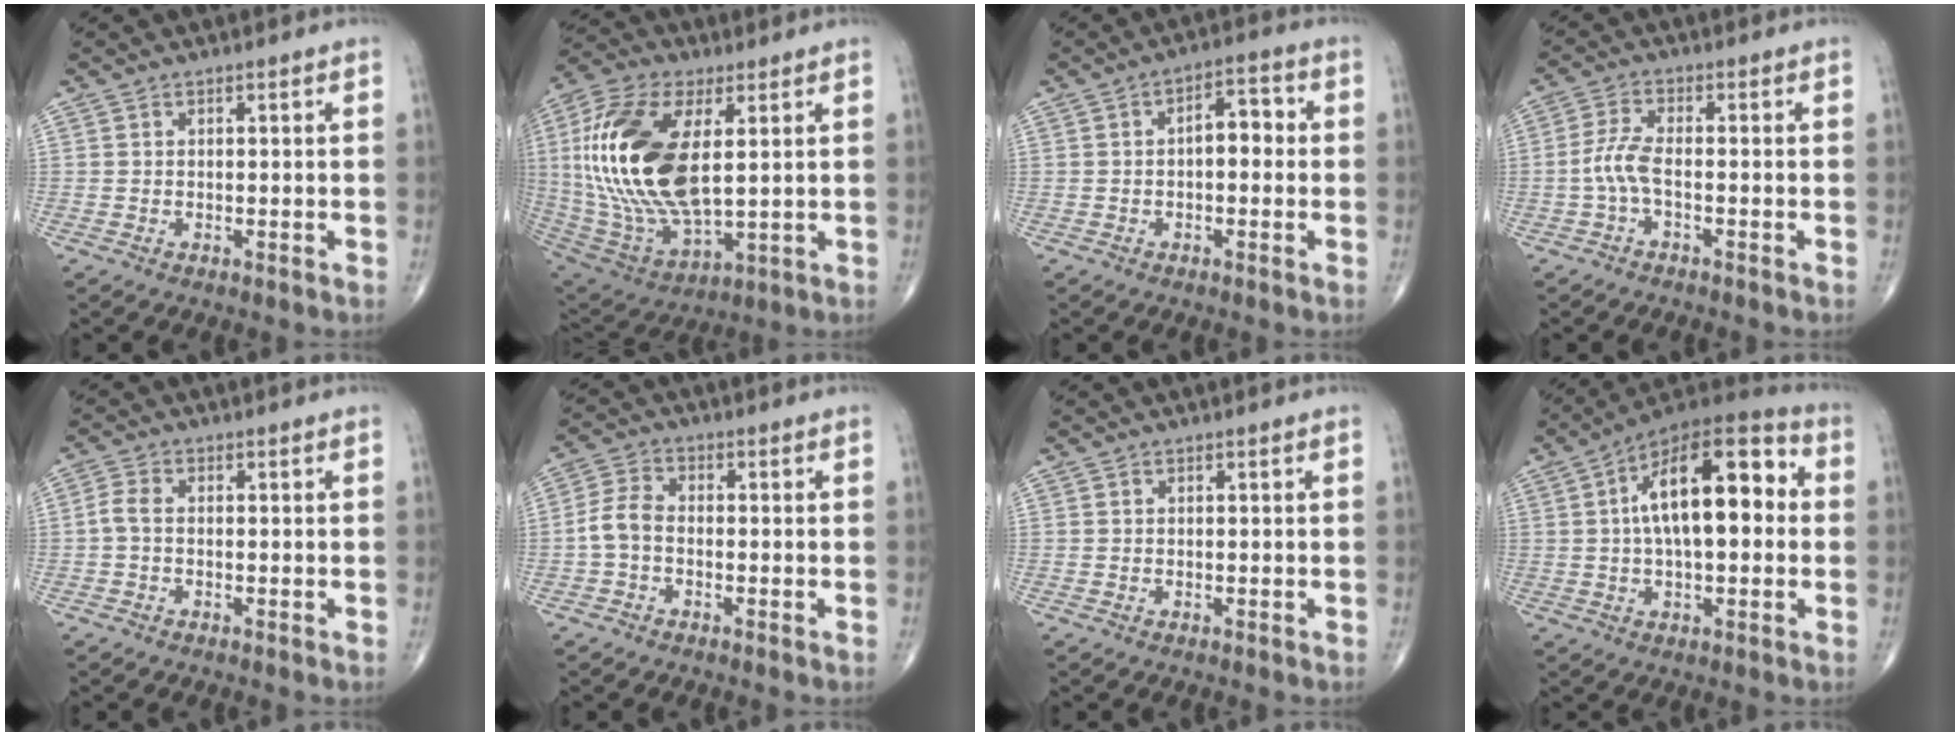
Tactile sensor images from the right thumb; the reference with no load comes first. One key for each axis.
{"total": 25.2, "fx": 4.1, "fy": 12.3, "fz": 21.6, "tx": -0.450, "ty": -0.020, "tz": 0.078}
{"total": 5.7, "fx": 0.0, "fy": 3.0, "fz": 4.8, "tx": -0.056, "ty": 0.022, "tz": -0.009}
{"total": 4.3, "fx": -1.3, "fy": 1.3, "fz": 3.9, "tx": -0.095, "ty": 0.011, "tz": -0.032}
{"total": 2.6, "fx": -0.4, "fy": 1.5, "fz": 2.0, "tx": -0.045, "ty": 0.005, "tz": -0.016}
{"total": 4.7, "fx": -1.2, "fy": 3.0, "fz": 3.4, "tx": -0.071, "ty": 0.017, "tz": -0.033}
{"total": 0.0}
{"total": 19.3, "fx": 2.6, "fy": 8.8, "fz": 17.0, "tx": -0.253, "ty": 0.033, "tz": 0.030}